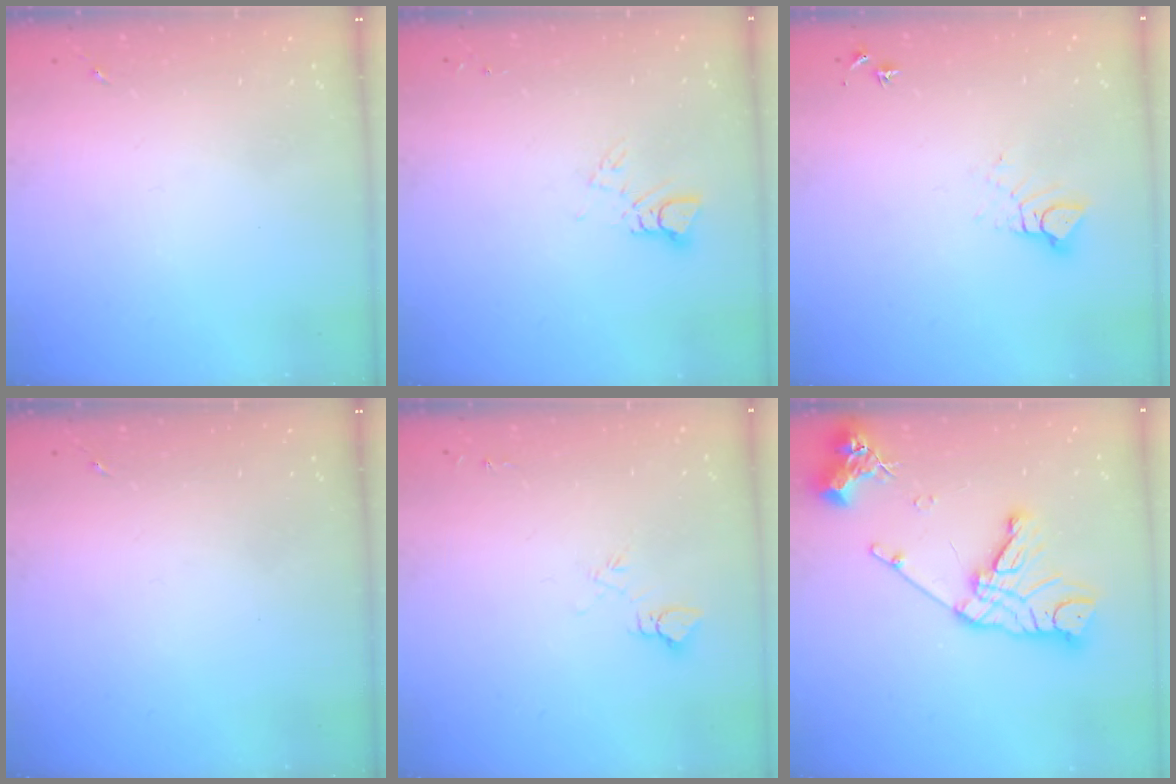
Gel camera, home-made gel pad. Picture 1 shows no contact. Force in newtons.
{"total": 3.6, "press": 3.6, "slide": 0.1}
{"total": 6.3, "press": 6.3, "slide": 0.1}
{"total": 0.0}
{"total": 3.7, "press": 3.7, "slide": 0.4}
{"total": 17.2, "press": 17.1, "slide": 1.8}